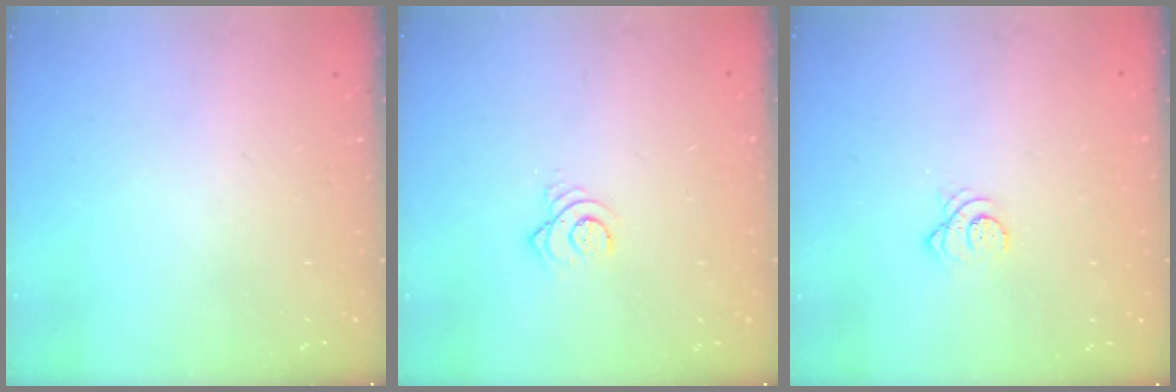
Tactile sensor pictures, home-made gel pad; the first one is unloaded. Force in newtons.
{"total": 3.4, "press": 3.4, "slide": 0.2}
{"total": 3.1, "press": 3.1, "slide": 0.1}